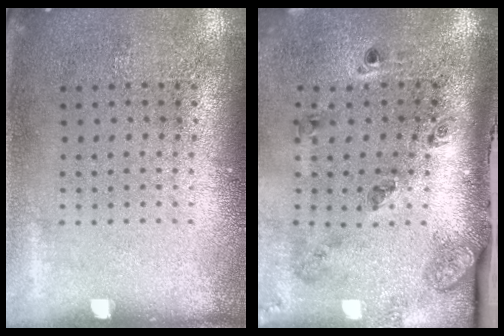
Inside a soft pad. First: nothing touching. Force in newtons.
{"total": 2.0, "press": 1.6, "slide": 1.3}